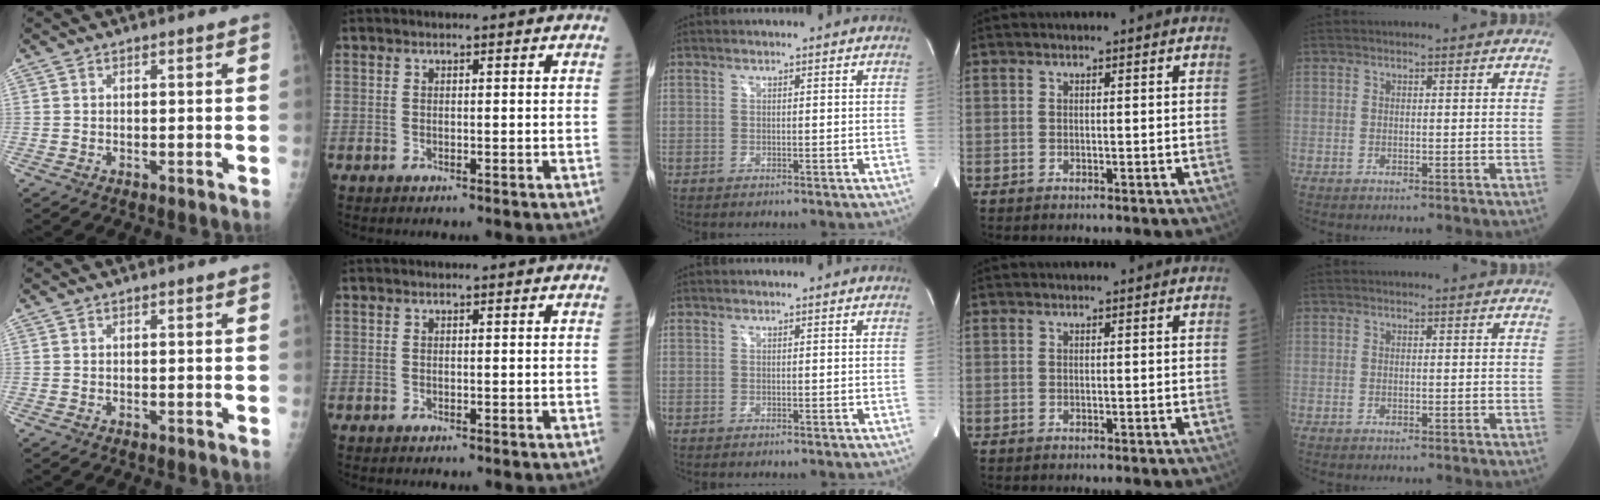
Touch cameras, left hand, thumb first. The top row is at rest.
{}